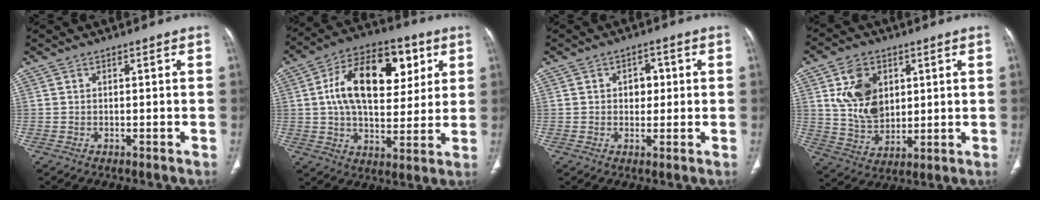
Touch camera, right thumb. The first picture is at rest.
{"total": 20.4, "force": [5.4, 11.8, 15.7], "torque": [-0.221, 0.004, 0.081]}
{"total": 3.8, "force": [0.5, 2.9, 2.4], "torque": [-0.011, 0.004, 0.004]}
{"total": 12.2, "force": [3.6, 8.8, 7.7], "torque": [-0.110, -0.020, 0.076]}